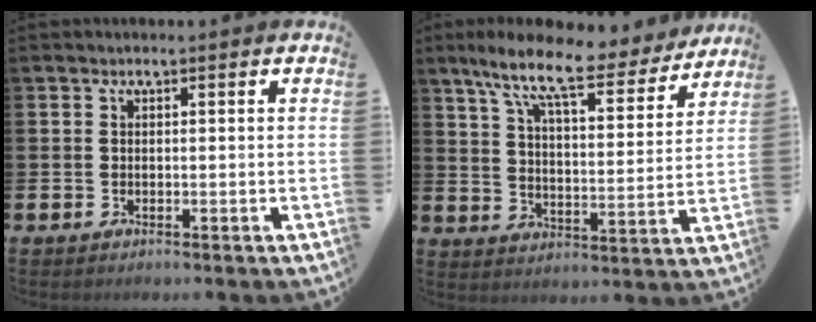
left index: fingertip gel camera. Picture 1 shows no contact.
{"total": 11.5, "force": [9.3, 2.9, 6.1], "torque": [-0.140, -0.048, 0.157]}